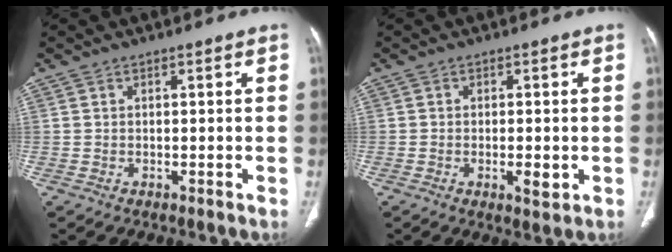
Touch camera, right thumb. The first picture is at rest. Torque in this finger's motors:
{"motor_torque": [-0.27, 0.15, 0.03, 0.49, 0.01]}